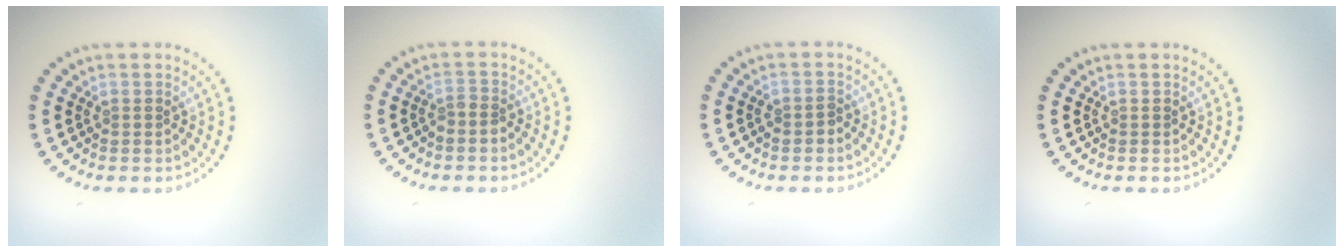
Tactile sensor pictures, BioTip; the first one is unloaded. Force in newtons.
{"total": 1.0, "press": 0.7, "slide": 0.7}
{"total": 1.1, "press": 1.0, "slide": 0.4}
{"total": 0.0}